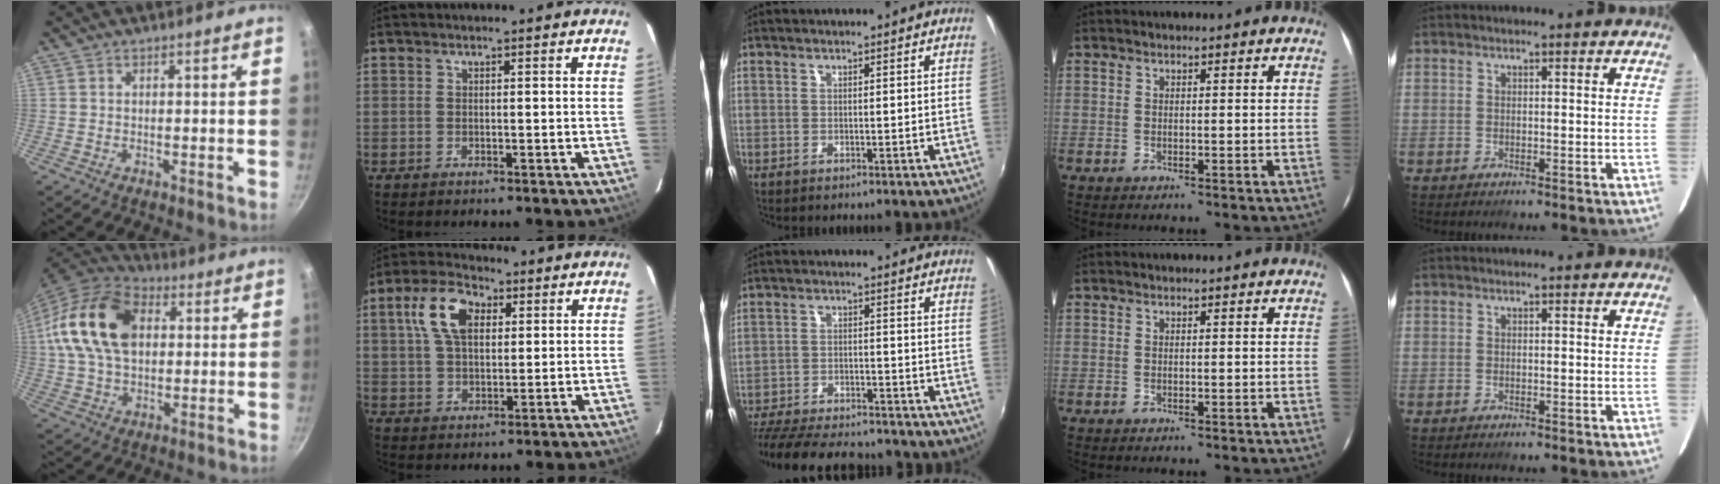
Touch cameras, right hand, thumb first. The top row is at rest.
{"thumb": {"total": 19.2, "force": [3.8, 13.0, 13.7], "torque": [-0.238, 0.017, 0.055]}, "index": {"total": 10.4, "force": [3.6, 6.1, 7.6], "torque": [-0.150, 0.029, 0.066]}, "middle": {"total": 21.2, "force": [-18.0, 6.3, 9.3], "torque": [-0.201, -0.021, -0.265]}}